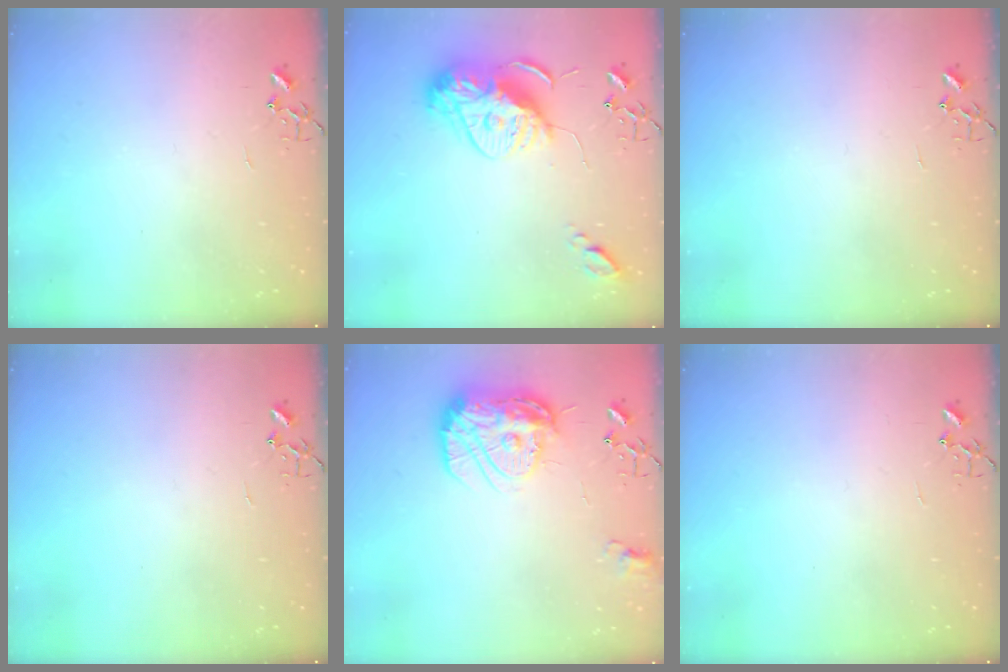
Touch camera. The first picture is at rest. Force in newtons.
{"total": 15.3, "press": 15.3, "slide": 1.3}
{"total": 0.0}
{"total": 0.0}
{"total": 15.0, "press": 14.9, "slide": 1.1}
{"total": 0.0}